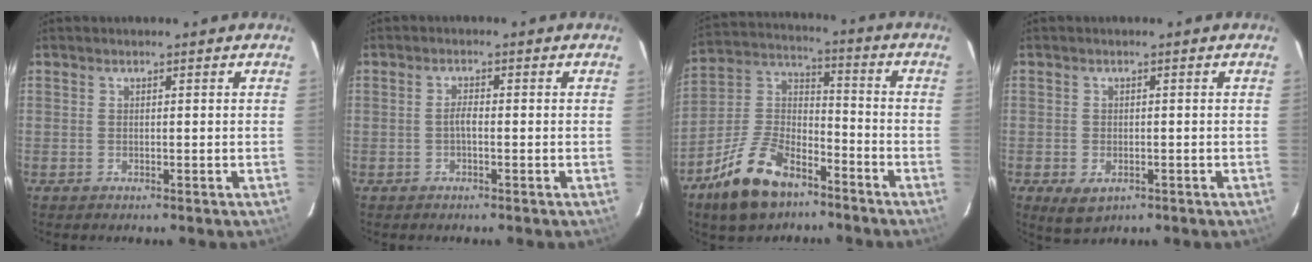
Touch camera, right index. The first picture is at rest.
{"total": 1.5, "force": [-0.5, 0.5, 1.4], "torque": [-0.027, 0.006, -0.011]}
{"total": 16.0, "force": [-10.0, 8.3, 9.4], "torque": [-0.201, 0.021, -0.177]}
{"total": 4.2, "force": [-1.7, 2.9, 2.6], "torque": [-0.051, -0.009, -0.021]}